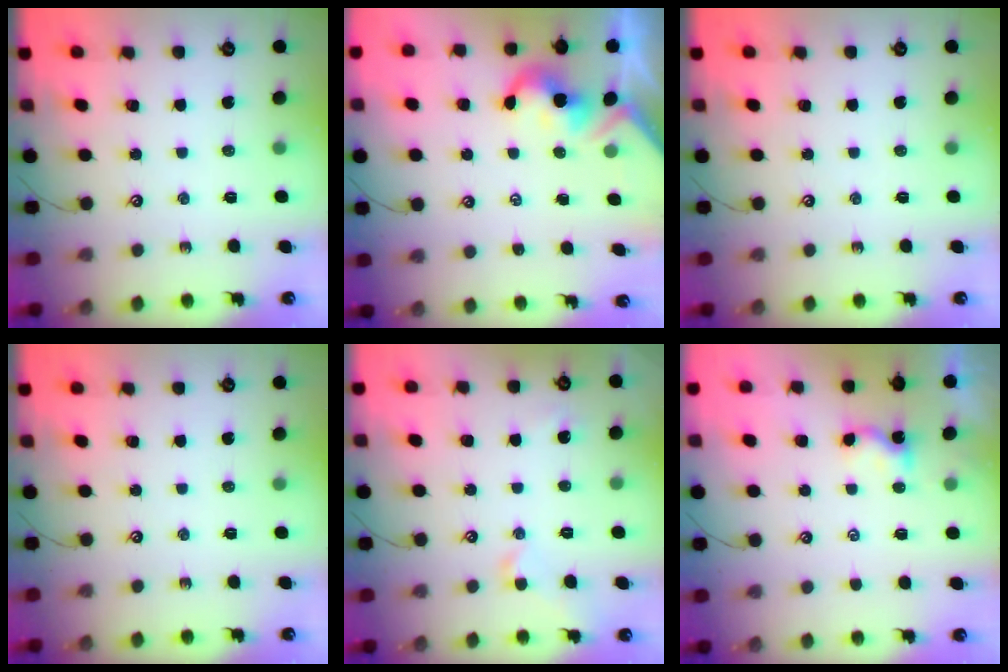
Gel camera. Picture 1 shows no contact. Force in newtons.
{"total": 2.1, "press": 2.0, "slide": 0.5}
{"total": 0.0}
{"total": 0.0}
{"total": 1.1, "press": 1.0, "slide": 0.4}
{"total": 2.4, "press": 2.4, "slide": 0.1}